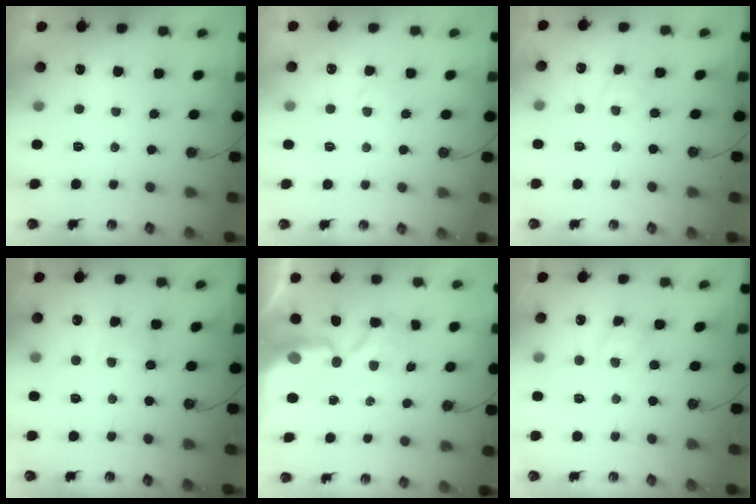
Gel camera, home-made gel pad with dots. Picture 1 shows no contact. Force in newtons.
{"total": 3.3, "press": 3.3, "slide": 0.4}
{"total": 5.2, "press": 5.1, "slide": 0.6}
{"total": 2.7, "press": 2.7, "slide": 0.4}
{"total": 5.4, "press": 5.4, "slide": 0.3}
{"total": 4.2, "press": 4.2, "slide": 0.5}